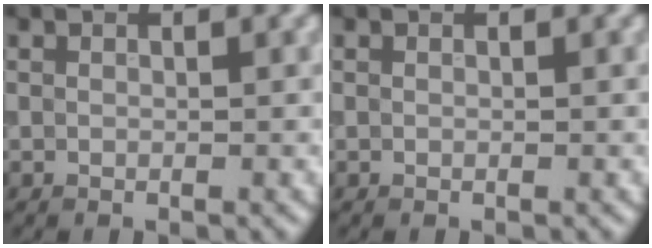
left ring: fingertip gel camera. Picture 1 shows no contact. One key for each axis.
{"total": 0.0}